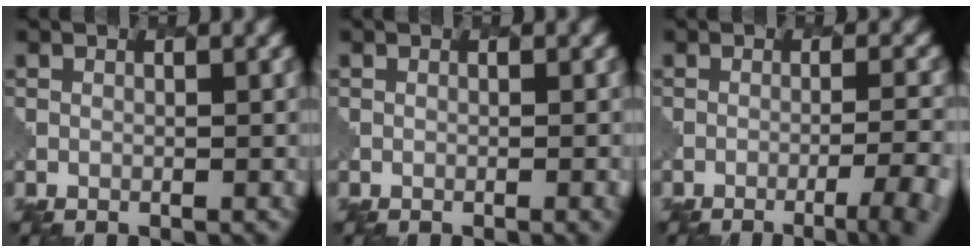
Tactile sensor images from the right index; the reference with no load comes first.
{"total": 1.3, "force": [-0.2, 0.5, 1.1], "torque": [-0.005, 0.003, -0.004]}
{"total": 5.3, "force": [-3.2, 1.1, 4.0], "torque": [-0.049, 0.007, -0.047]}